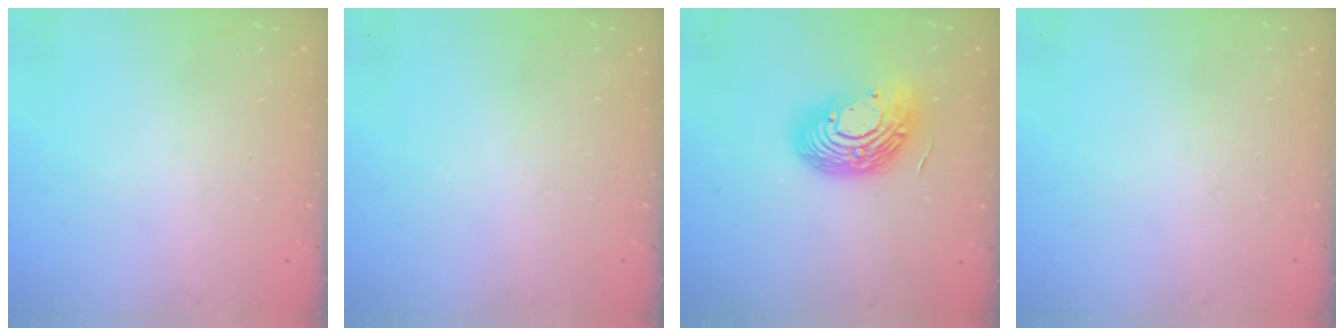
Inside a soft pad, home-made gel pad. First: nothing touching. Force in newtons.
{"total": 0.0}
{"total": 15.3, "press": 15.2, "slide": 1.1}
{"total": 0.0}